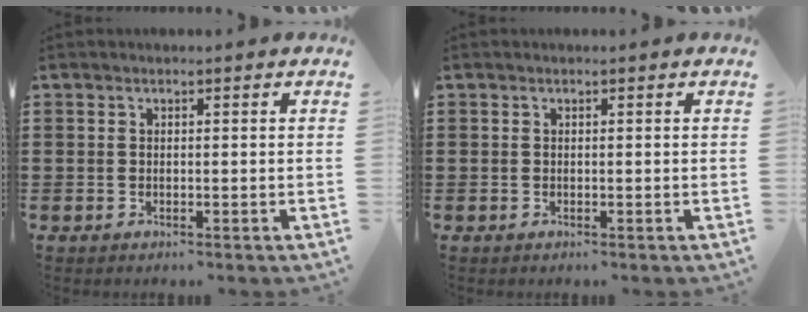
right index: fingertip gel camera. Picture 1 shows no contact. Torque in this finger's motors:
{"motor_torque": [1.65, 0.49, 0.00, 0.00]}